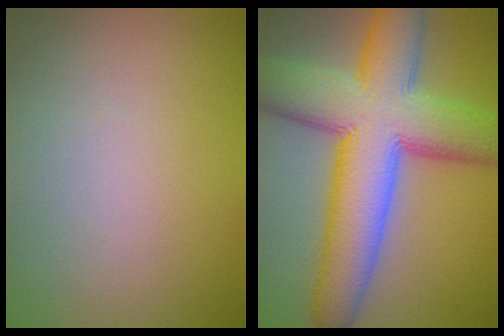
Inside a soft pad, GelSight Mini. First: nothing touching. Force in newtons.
{"total": 13.3, "press": 13.2, "slide": 0.6}